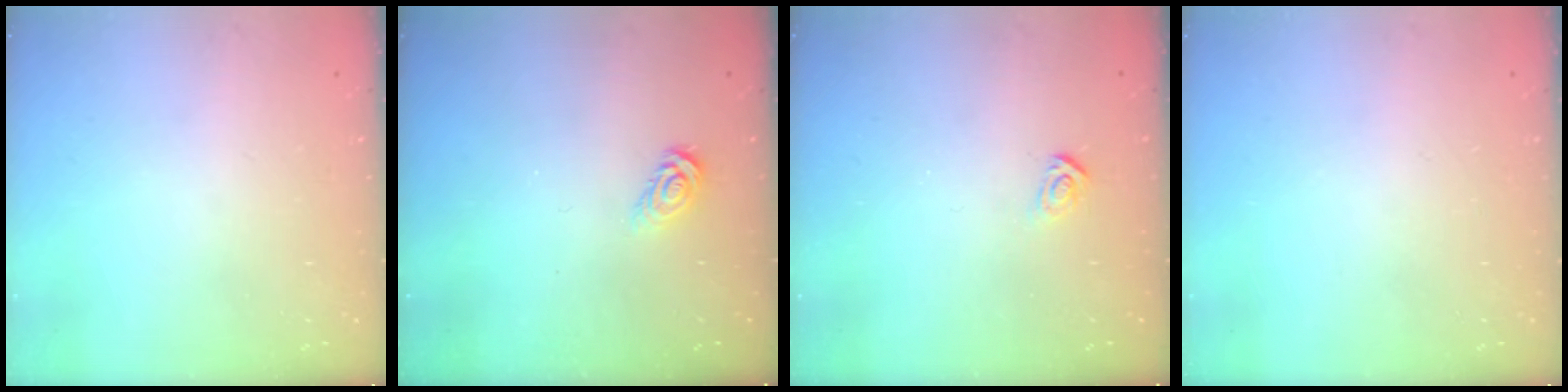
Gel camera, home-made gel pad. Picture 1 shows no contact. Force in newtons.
{"total": 3.6, "press": 3.5, "slide": 0.3}
{"total": 3.9, "press": 3.8, "slide": 0.4}
{"total": 0.0}